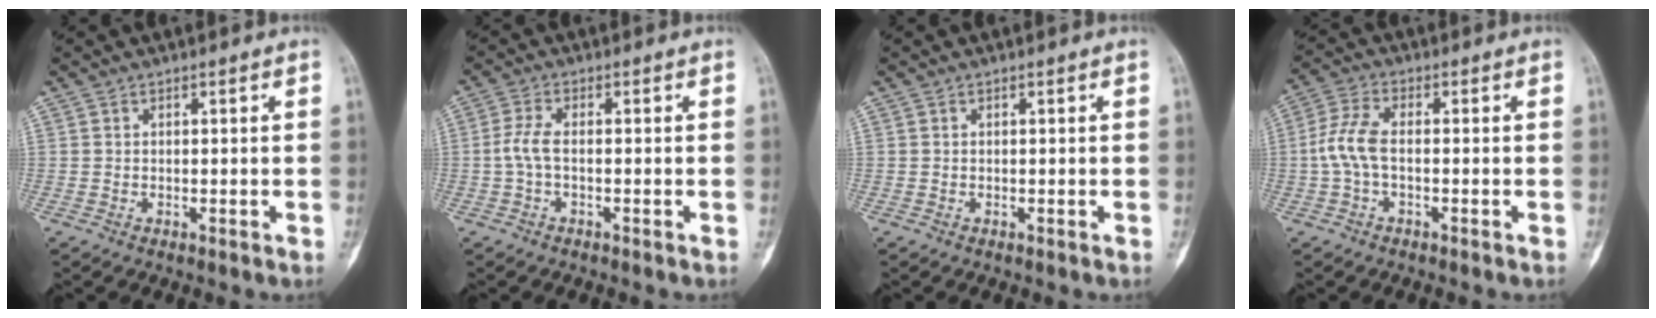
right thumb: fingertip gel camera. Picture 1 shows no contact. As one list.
[{"total": 3.4, "force": [-0.6, 1.2, 3.1], "torque": [-0.075, 0.001, -0.018]}, {"total": 0.0}, {"total": 6.1, "force": [-0.8, 2.8, 5.3], "torque": [-0.130, 0.016, -0.022]}]